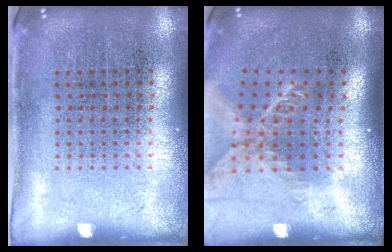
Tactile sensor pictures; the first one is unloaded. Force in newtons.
{"total": 1.7, "press": 1.3, "slide": 1.1}